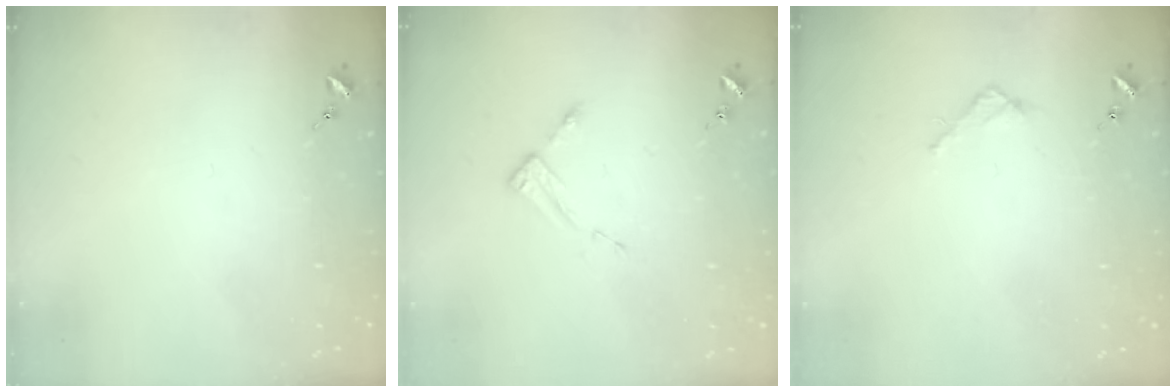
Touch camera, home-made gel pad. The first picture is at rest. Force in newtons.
{"total": 2.7, "press": 2.7, "slide": 0.4}
{"total": 2.4, "press": 2.3, "slide": 0.3}